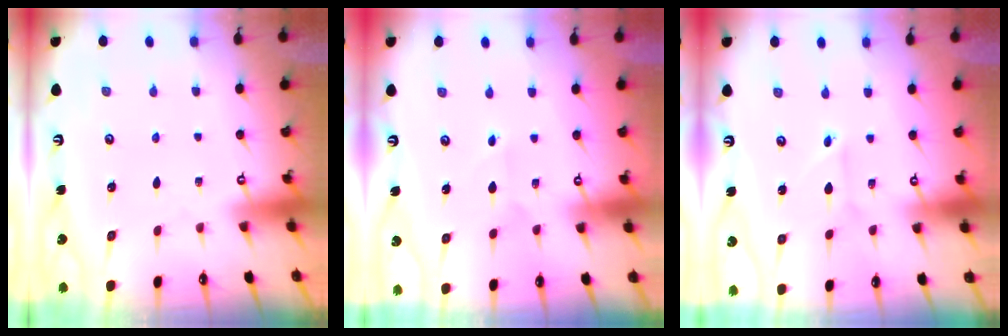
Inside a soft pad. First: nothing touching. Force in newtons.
{"total": 4.8, "press": 4.7, "slide": 0.3}
{"total": 1.8, "press": 1.8, "slide": 0.2}